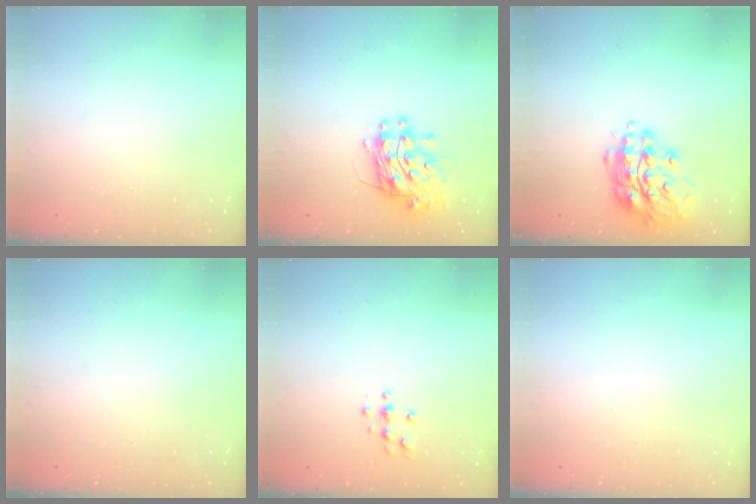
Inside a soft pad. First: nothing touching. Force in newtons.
{"total": 11.7, "press": 11.6, "slide": 1.2}
{"total": 16.0, "press": 15.9, "slide": 1.6}
{"total": 0.0}
{"total": 3.7, "press": 3.6, "slide": 0.5}
{"total": 0.0}